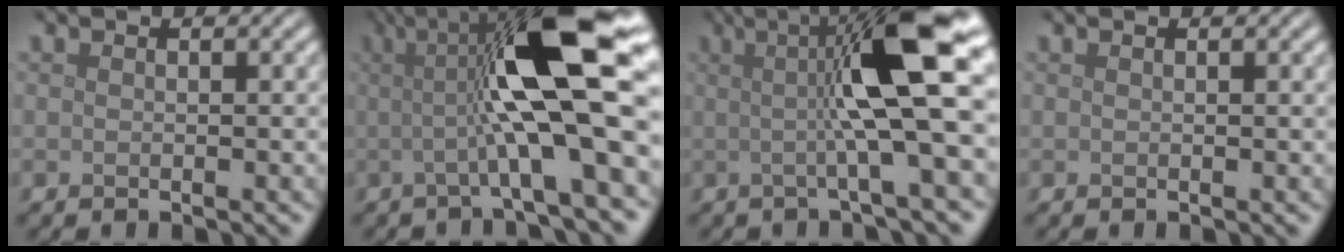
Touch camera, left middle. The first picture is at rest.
{"total": 12.5, "force": [1.3, 2.6, 12.2], "torque": [-0.184, 0.013, 0.016]}
{"total": 9.9, "force": [1.4, 1.6, 9.7], "torque": [-0.130, 0.006, 0.017]}
{"total": 0.6, "force": [0.4, 0.1, 0.4], "torque": [-0.002, 0.005, 0.006]}